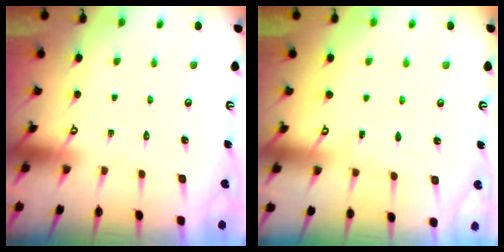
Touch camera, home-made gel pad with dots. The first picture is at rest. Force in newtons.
{"total": 2.8, "press": 2.8, "slide": 0.4}